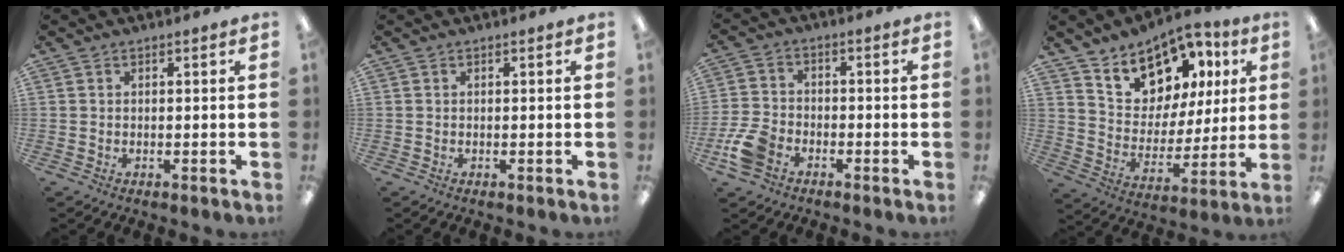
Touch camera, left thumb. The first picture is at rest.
{"total": 0.0}
{"total": 8.2, "force": [-4.2, 5.4, 4.5], "torque": [-0.103, 0.018, -0.078]}
{"total": 14.1, "force": [9.7, 9.2, 4.6], "torque": [-0.087, -0.065, 0.183]}